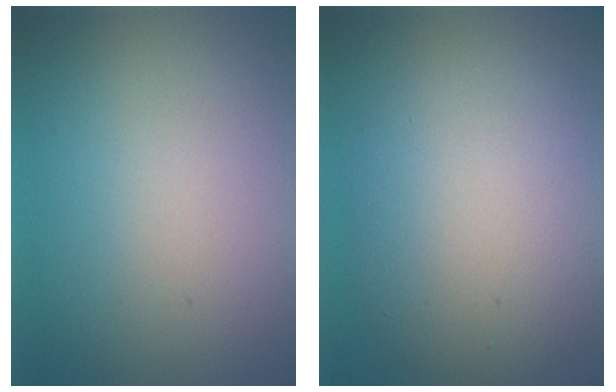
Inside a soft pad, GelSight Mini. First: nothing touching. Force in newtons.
{"total": 7.5, "press": 7.5, "slide": 0.4}